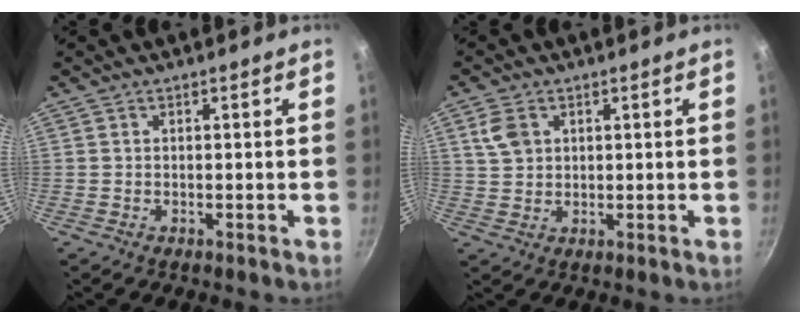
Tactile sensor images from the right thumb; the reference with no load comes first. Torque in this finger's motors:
{"motor_torque": [-0.79, 0.36, -0.12, -0.16, 0.07]}